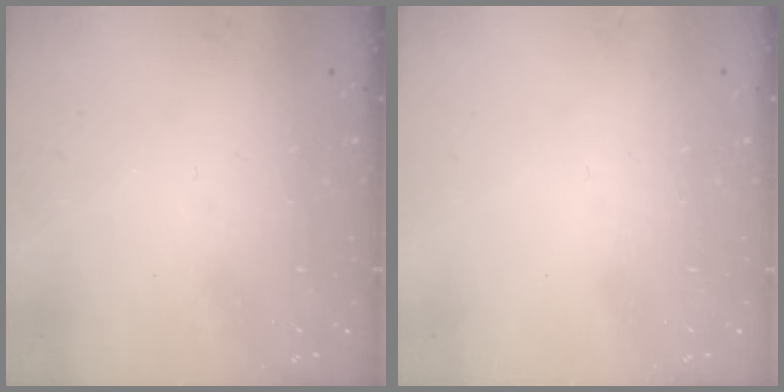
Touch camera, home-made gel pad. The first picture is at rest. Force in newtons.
{"total": 0.0}